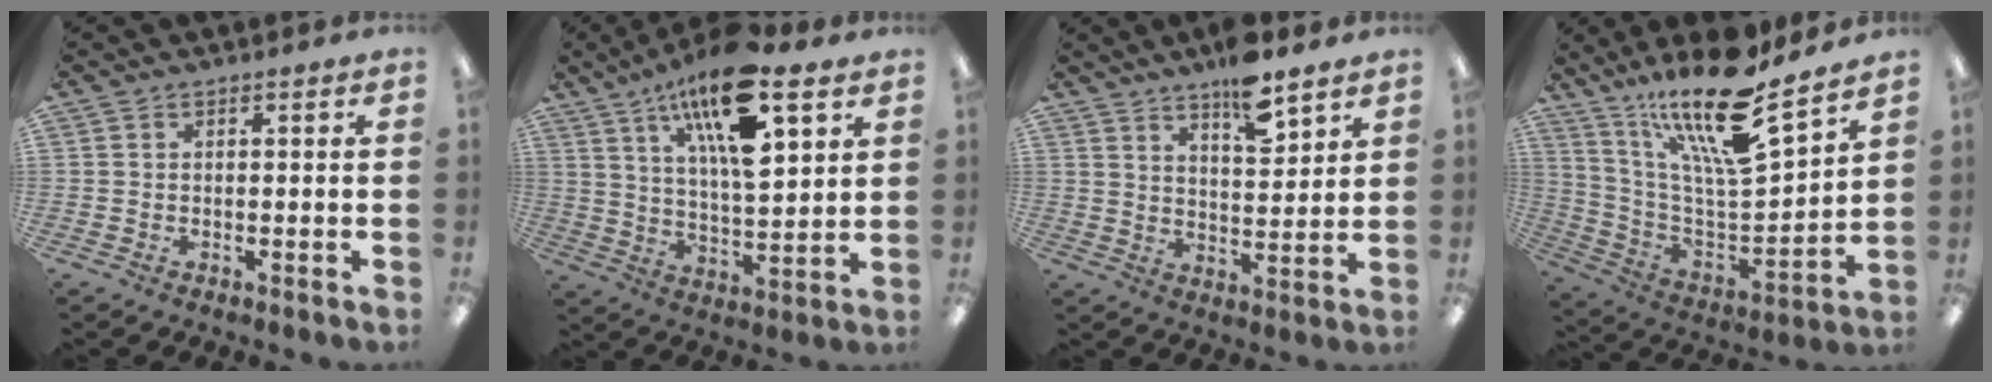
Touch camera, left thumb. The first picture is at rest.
{"total": 18.8, "force": [10.8, 6.1, 14.1], "torque": [-0.238, -0.047, 0.174]}
{"total": 9.6, "force": [7.6, 2.6, 5.2], "torque": [-0.074, -0.050, 0.129]}
{"total": 21.1, "force": [15.2, 5.2, 13.6], "torque": [-0.241, -0.099, 0.256]}